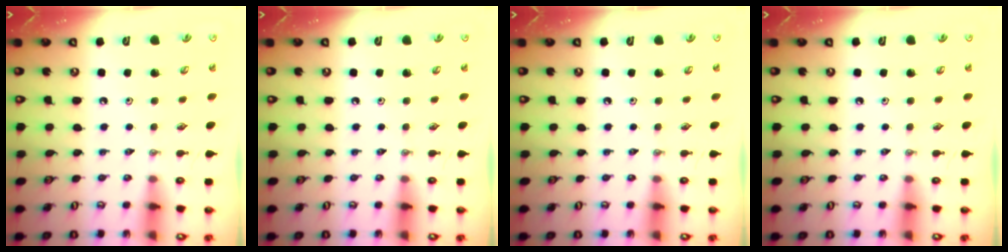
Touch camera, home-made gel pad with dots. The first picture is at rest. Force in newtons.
{"total": 0.0}
{"total": 0.0}
{"total": 0.0}